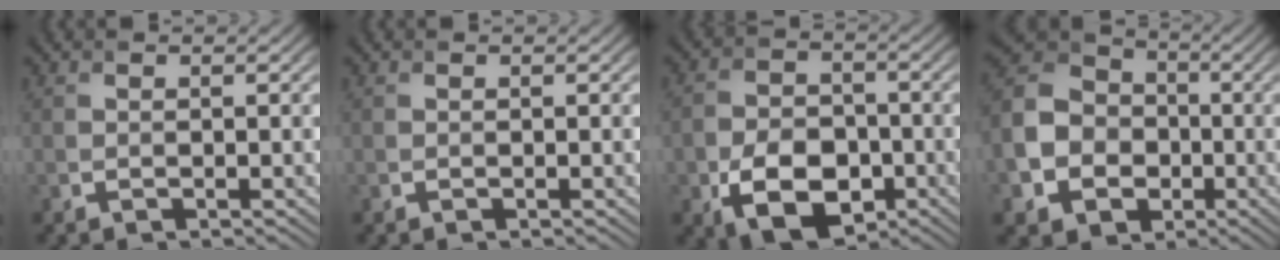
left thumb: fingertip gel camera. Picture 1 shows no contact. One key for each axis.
{"total": 0.0}
{"total": 9.2, "fx": -3.8, "fy": 6.1, "fz": 5.7, "tx": -0.114, "ty": -0.015, "tz": -0.070}
{"total": 12.2, "fx": -3.1, "fy": 10.3, "fz": 5.8, "tx": -0.170, "ty": -0.034, "tz": -0.078}